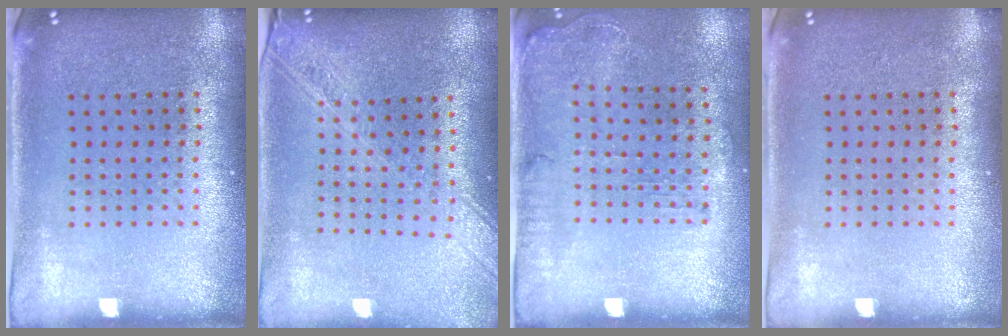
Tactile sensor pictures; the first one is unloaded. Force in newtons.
{"total": 2.3, "press": 1.9, "slide": 1.2}
{"total": 1.3, "press": 1.2, "slide": 0.6}
{"total": 0.0}